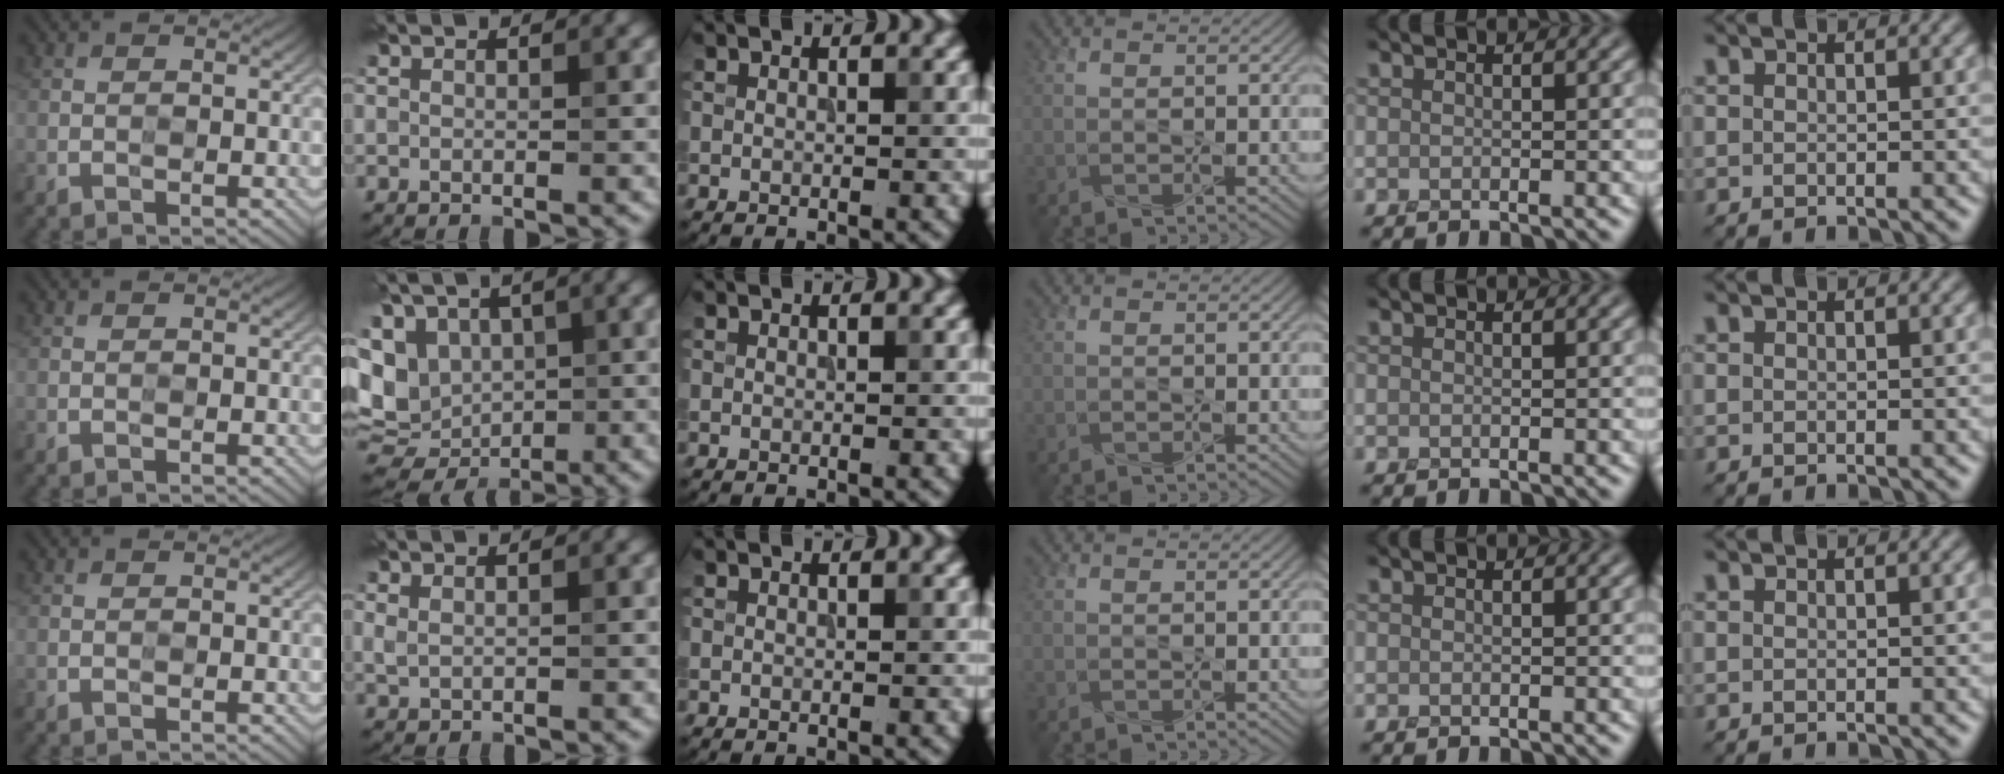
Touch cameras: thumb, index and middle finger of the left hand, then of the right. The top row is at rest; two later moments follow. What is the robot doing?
{"motion": "press", "object": "toy piano key"}